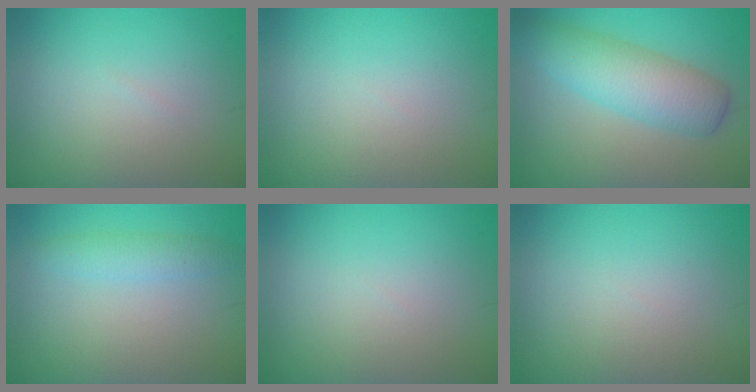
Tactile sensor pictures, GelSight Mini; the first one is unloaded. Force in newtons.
{"total": 0.0}
{"total": 5.9, "press": 5.9, "slide": 0.3}
{"total": 2.0, "press": 2.0, "slide": 0.1}
{"total": 0.0}
{"total": 0.0}